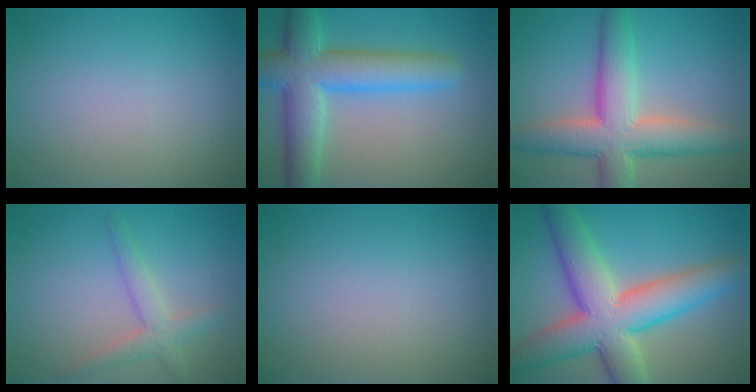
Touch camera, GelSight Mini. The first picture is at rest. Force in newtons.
{"total": 8.3, "press": 8.3, "slide": 0.2}
{"total": 8.1, "press": 8.0, "slide": 0.7}
{"total": 2.6, "press": 2.6, "slide": 0.2}
{"total": 0.0}
{"total": 10.4, "press": 10.4, "slide": 0.5}